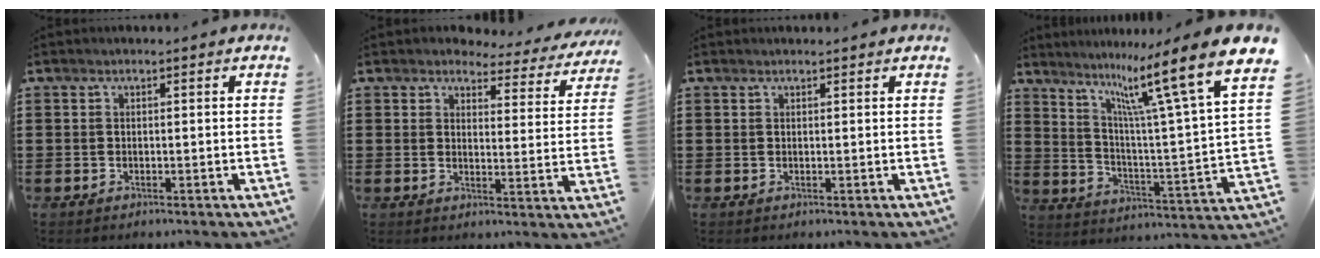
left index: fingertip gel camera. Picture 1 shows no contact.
{"total": 4.0, "force": [3.8, 0.9, 1.0], "torque": [-0.031, -0.019, 0.063]}
{"total": 0.6, "force": [0.6, 0.0, 0.2], "torque": [-0.004, -0.001, 0.012]}
{"total": 13.5, "force": [9.2, 0.2, 9.8], "torque": [-0.188, -0.072, 0.135]}